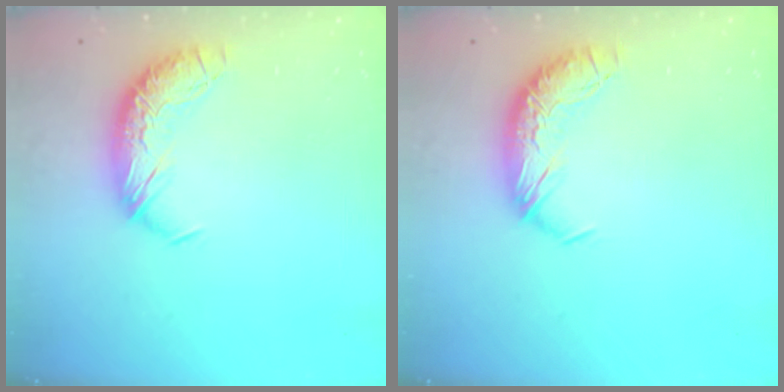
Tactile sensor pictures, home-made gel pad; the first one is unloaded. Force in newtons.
{"total": 0.0}